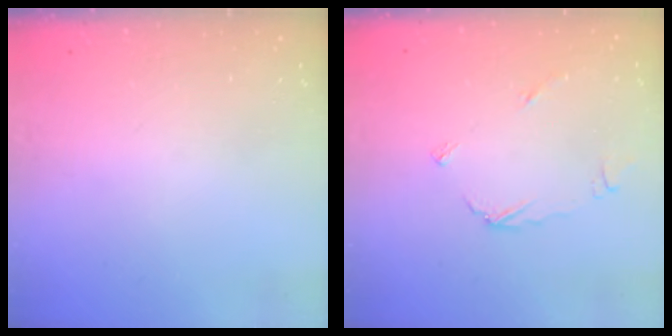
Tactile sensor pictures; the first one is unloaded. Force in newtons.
{"total": 3.8, "press": 3.8, "slide": 0.5}